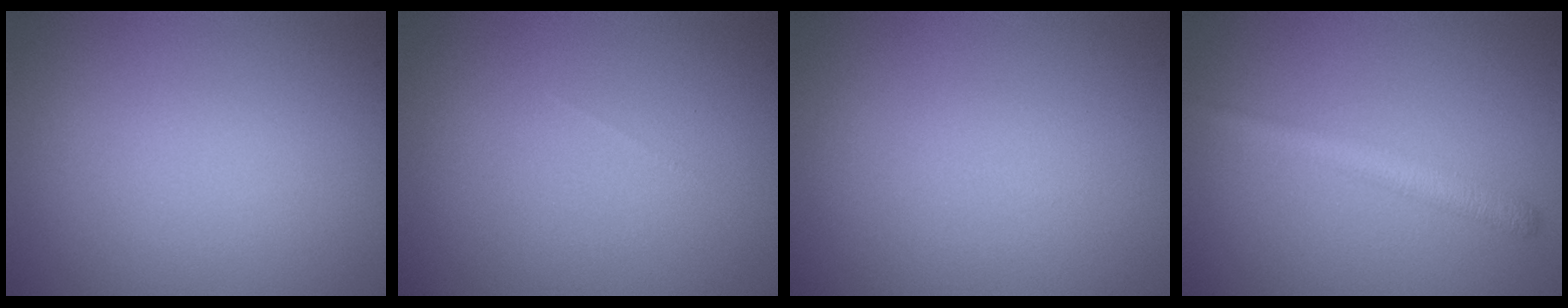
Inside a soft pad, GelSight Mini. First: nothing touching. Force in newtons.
{"total": 0.0}
{"total": 0.0}
{"total": 2.2, "press": 2.2, "slide": 0.1}